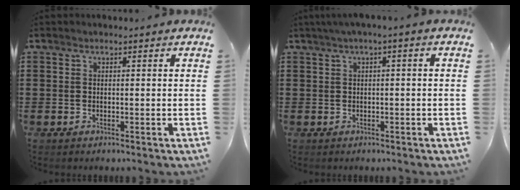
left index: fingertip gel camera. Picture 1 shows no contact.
{"total": 1.5, "force": [-0.5, 0.2, 1.4], "torque": [-0.021, -0.001, -0.011]}